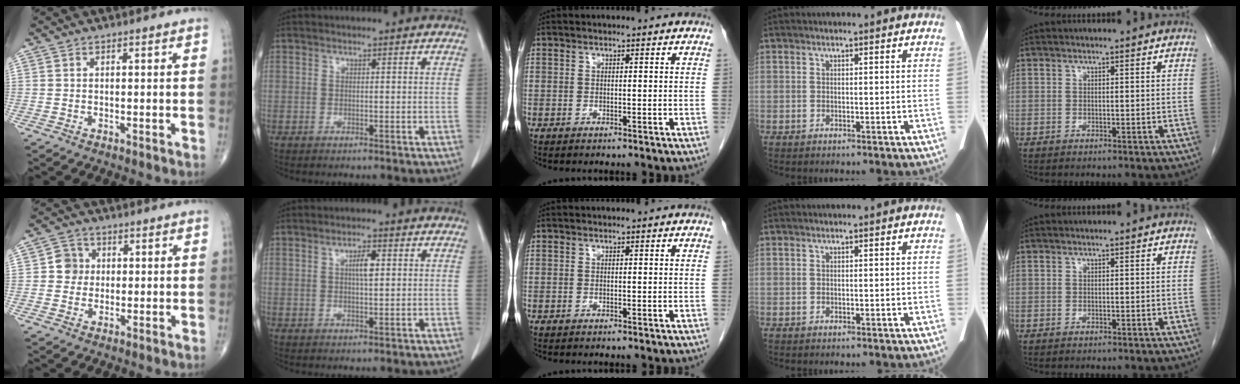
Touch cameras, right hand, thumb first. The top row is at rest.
{"thumb": {"total": 4.2, "force": [0.3, 4.1, 1.2], "torque": [0.009, 0.006, 0.000]}, "index": {"total": 3.1, "force": [0.9, 0.8, 2.9], "torque": [-0.049, 0.002, 0.015]}}